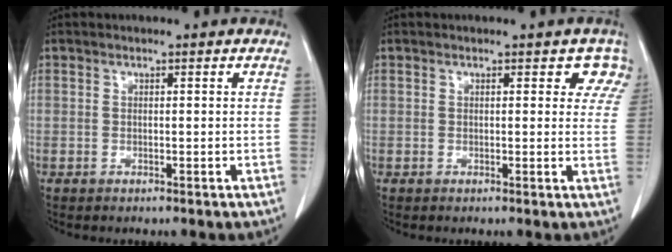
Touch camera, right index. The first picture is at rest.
{"total": 3.7, "force": [2.6, 2.3, 1.4], "torque": [0.011, -0.001, 0.011]}